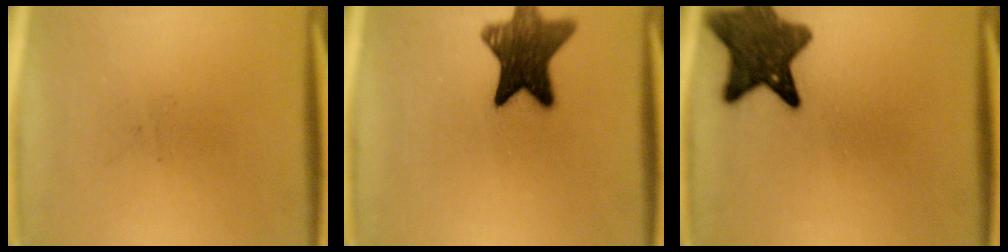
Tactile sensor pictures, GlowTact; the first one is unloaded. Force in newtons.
{"total": 11.8}
{"total": 10.5}